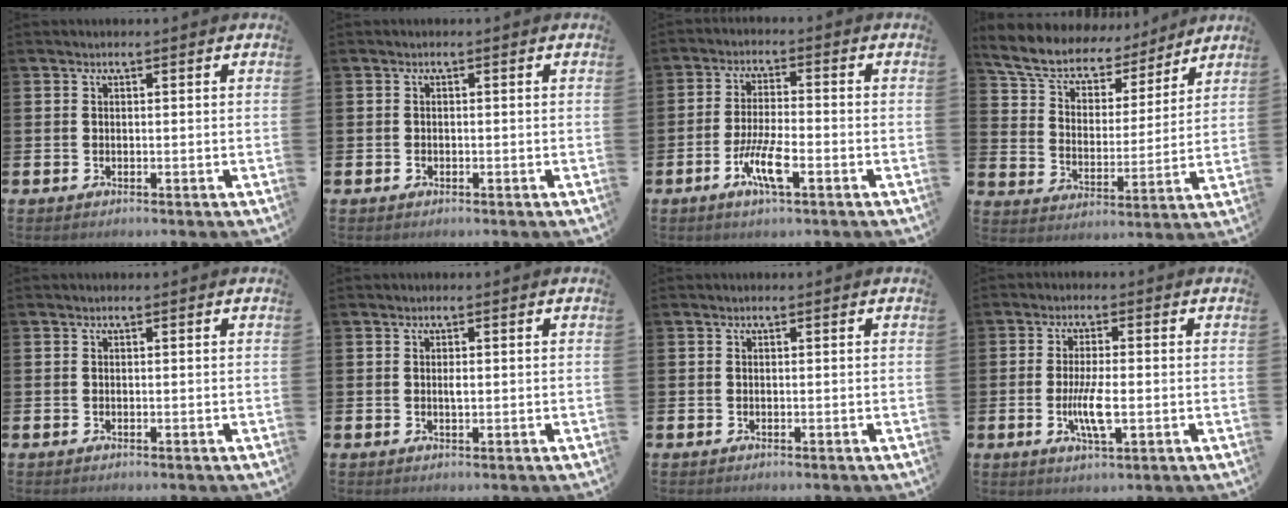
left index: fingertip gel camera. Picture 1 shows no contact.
{"total": 0.5, "force": [-0.3, 0.4, 0.1], "torque": [-0.008, 0.005, -0.006]}
{"total": 5.8, "force": [-2.4, 1.2, 5.2], "torque": [-0.107, -0.007, -0.043]}
{"total": 8.3, "force": [7.6, 2.8, 1.6], "torque": [-0.065, -0.056, 0.134]}
{"total": 0.0}
{"total": 0.9, "force": [0.2, 0.3, 0.8], "torque": [-0.012, 0.000, 0.003]}
{"total": 0.0}
{"total": 4.8, "force": [-0.8, 1.2, 4.6], "torque": [-0.088, -0.006, -0.020]}